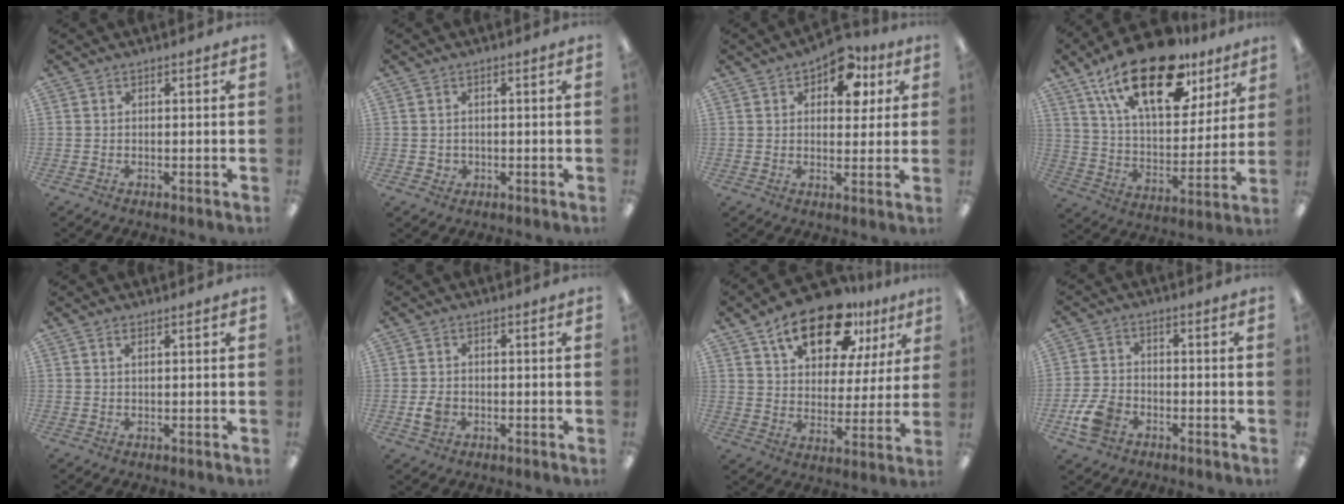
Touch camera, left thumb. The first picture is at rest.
{"total": 1.8, "force": [0.1, 1.8, 0.3], "torque": [-0.008, 0.002, 0.000]}
{"total": 9.8, "force": [5.3, 5.7, 6.0], "torque": [-0.074, -0.013, 0.088]}
{"total": 25.0, "force": [15.4, 11.5, 16.0], "torque": [-0.272, -0.079, 0.264]}
{"total": 1.2, "force": [0.6, 0.5, 0.9], "torque": [-0.020, 0.002, 0.011]}
{"total": 3.3, "force": [-0.9, 2.7, 1.7], "torque": [-0.019, 0.003, -0.016]}
{"total": 18.3, "force": [11.8, 9.1, 10.6], "torque": [-0.167, -0.052, 0.203]}
{"total": 7.6, "force": [-3.7, 5.3, 4.0], "torque": [-0.090, 0.015, -0.067]}